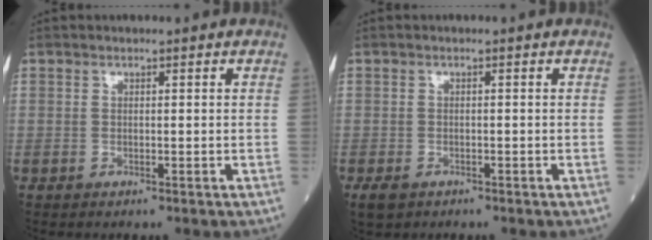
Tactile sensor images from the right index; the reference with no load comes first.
{"total": 2.3, "force": [-1.5, 1.4, 1.1], "torque": [-0.024, -0.002, -0.019]}